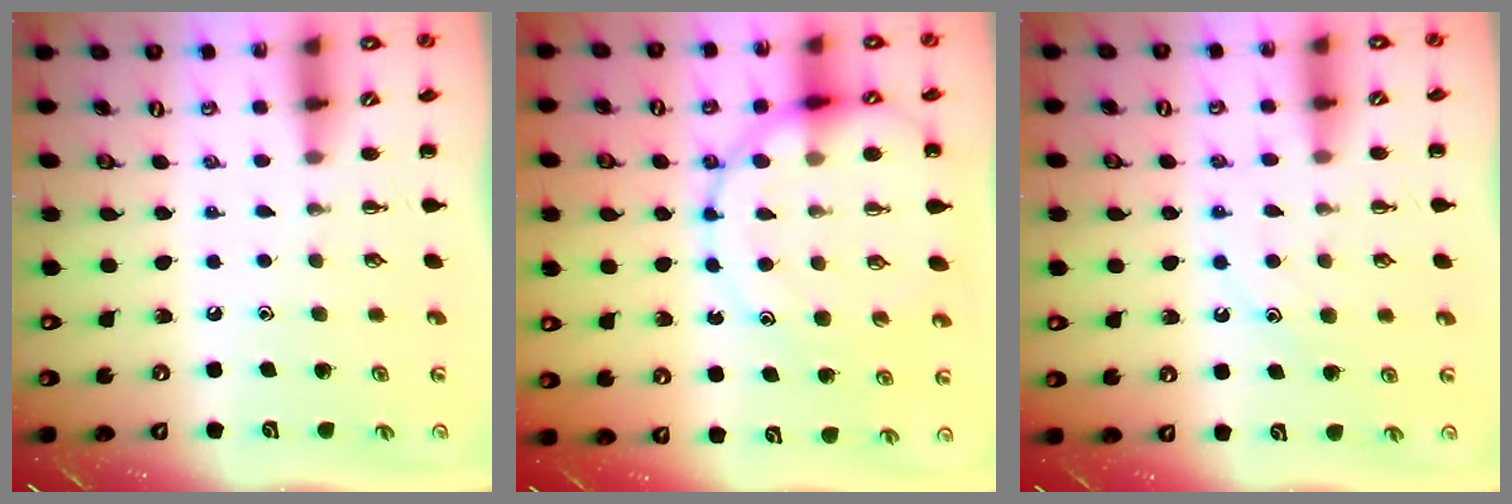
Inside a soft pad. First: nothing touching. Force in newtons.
{"total": 16.3, "press": 16.1, "slide": 2.5}
{"total": 11.7, "press": 11.6, "slide": 1.0}